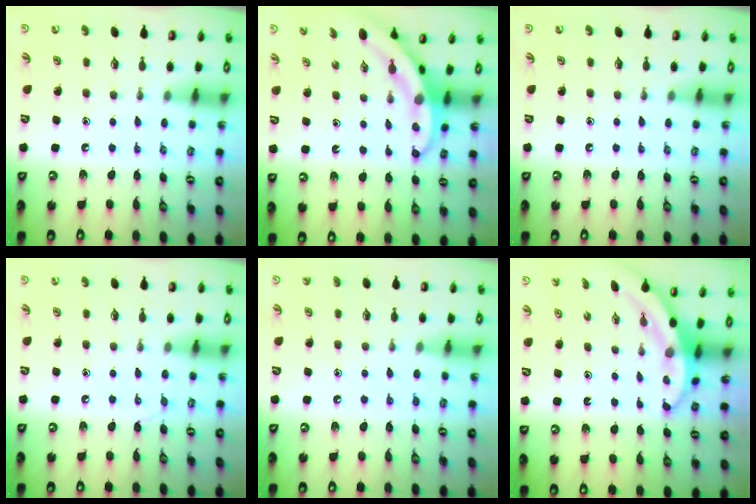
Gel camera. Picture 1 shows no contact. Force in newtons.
{"total": 4.0, "press": 4.0, "slide": 0.7}
{"total": 0.0}
{"total": 6.4, "press": 6.3, "slide": 0.8}
{"total": 4.1, "press": 4.1, "slide": 0.4}
{"total": 3.5, "press": 3.5, "slide": 0.1}